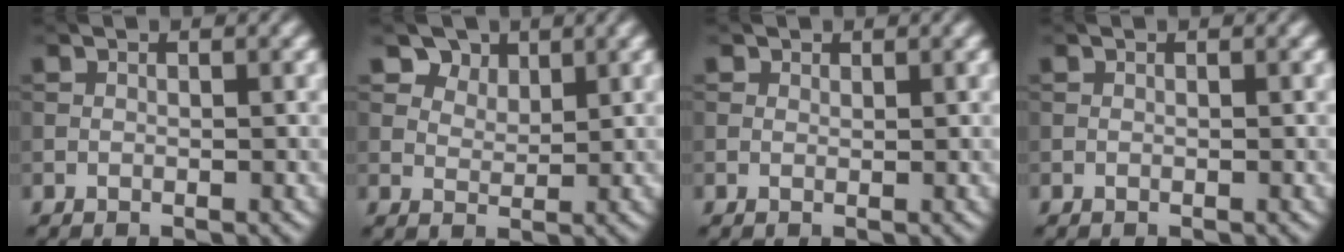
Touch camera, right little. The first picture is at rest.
{"total": 4.4, "force": [3.1, 2.6, 1.5], "torque": [-0.046, -0.021, 0.069]}
{"total": 0.9, "force": [0.6, 0.6, 0.2], "torque": [-0.002, -0.004, 0.007]}
{"total": 0.0}